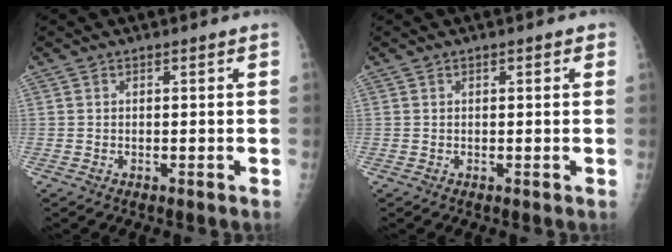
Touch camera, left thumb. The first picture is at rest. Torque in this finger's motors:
{"motor_torque": [-0.20, -0.02, -0.09, -0.10, 0.03]}